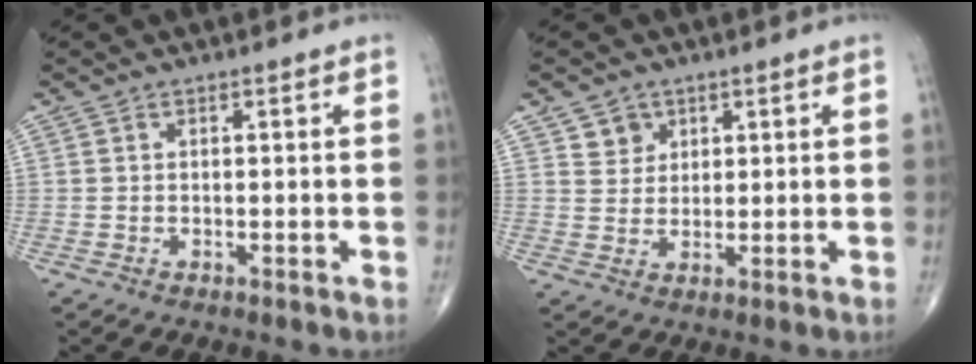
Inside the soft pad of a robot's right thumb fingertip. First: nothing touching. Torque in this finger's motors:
{"motor_torque": [-0.34, 0.54, 0.19, 0.12, -0.03]}